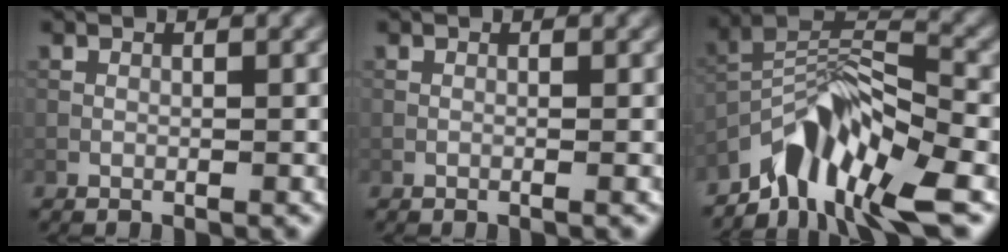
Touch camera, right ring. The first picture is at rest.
{"total": 0.0}
{"total": 8.2, "force": [-5.8, 2.3, 5.3], "torque": [-0.080, -0.001, -0.113]}